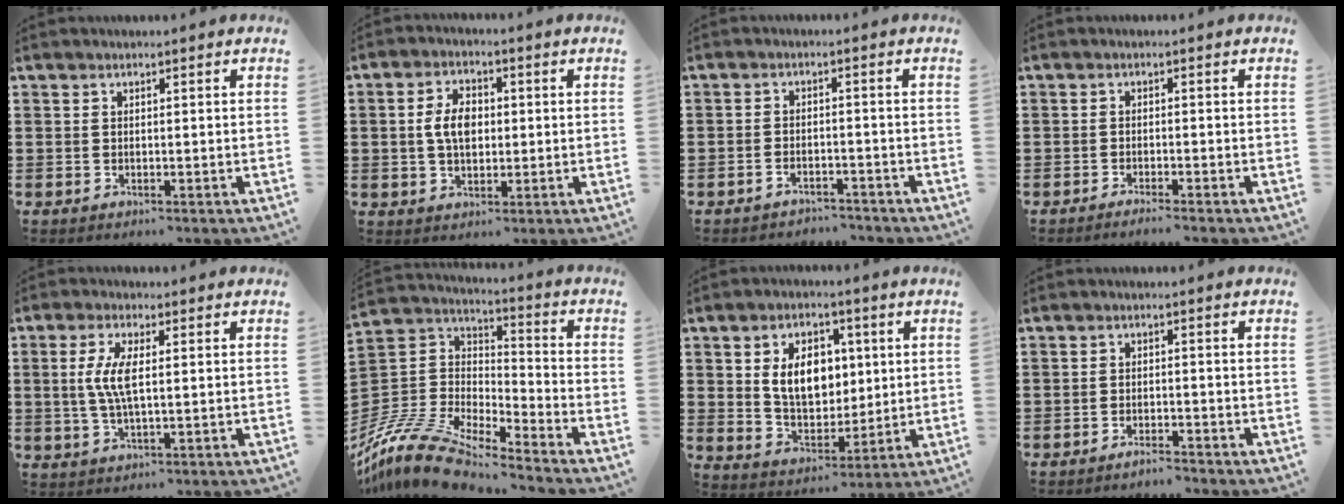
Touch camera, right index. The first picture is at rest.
{"total": 5.4, "force": [0.2, 3.3, 4.2], "torque": [-0.095, 0.011, 0.000]}
{"total": 2.3, "force": [-2.2, 0.5, 0.1], "torque": [-0.008, 0.003, -0.047]}
{"total": 1.4, "force": [-1.3, -0.2, 0.3], "torque": [-0.005, 0.001, -0.026]}
{"total": 5.6, "force": [0.5, 1.7, 5.3], "torque": [-0.123, -0.004, 0.000]}
{"total": 11.6, "force": [-10.6, 2.3, 4.0], "torque": [-0.107, 0.012, -0.222]}
{"total": 8.9, "force": [1.8, 6.1, 6.2], "torque": [-0.123, 0.010, 0.026]}
{"total": 1.8, "force": [-1.7, 0.1, 0.4], "torque": [-0.011, 0.003, -0.034]}